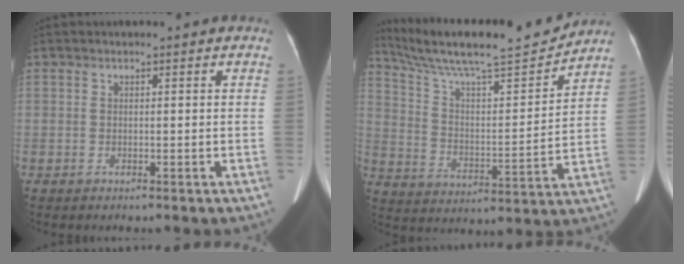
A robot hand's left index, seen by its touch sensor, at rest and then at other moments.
{"total": 18.6, "force": [17.1, 0.9, 7.4], "torque": [-0.143, -0.002, 0.278]}